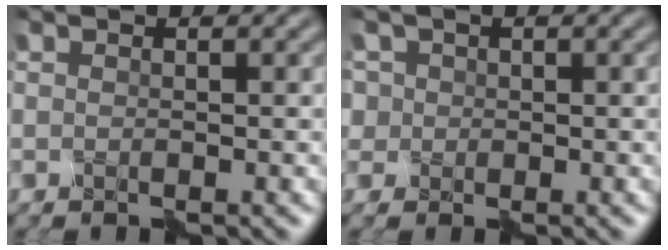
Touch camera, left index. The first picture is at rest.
{"total": 3.7, "force": [1.4, 3.2, 1.3], "torque": [-0.053, 0.018, 0.004]}